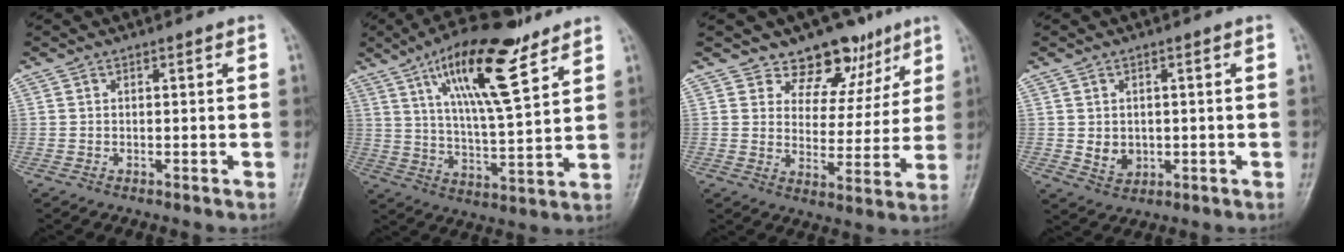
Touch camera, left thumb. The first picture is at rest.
{"total": 17.9, "force": [9.9, 5.4, 13.9], "torque": [-0.211, -0.038, 0.170]}
{"total": 10.8, "force": [7.9, 6.6, 3.2], "torque": [0.000, -0.047, 0.110]}
{"total": 3.7, "force": [-0.1, 3.2, 1.9], "torque": [-0.019, -0.005, 0.010]}